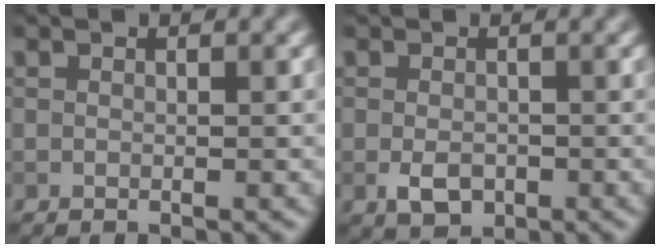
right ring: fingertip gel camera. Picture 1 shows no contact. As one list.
[{"total": 2.7, "force": [-0.8, 1.9, 1.7], "torque": [-0.031, -0.006, -0.015]}]